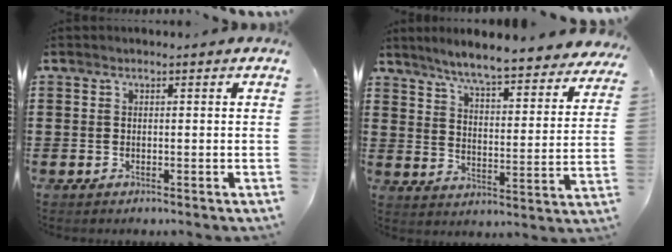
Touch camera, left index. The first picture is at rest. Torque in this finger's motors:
{"motor_torque": [1.85, -0.29, 0.86, 0.21]}